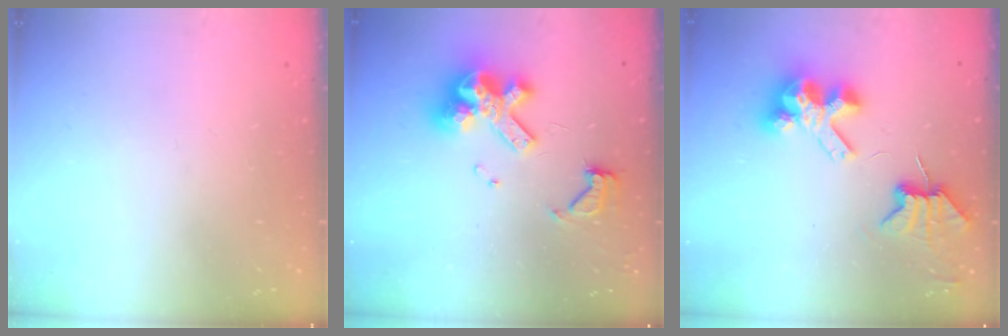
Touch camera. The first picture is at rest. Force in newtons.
{"total": 13.8, "press": 13.7, "slide": 1.6}
{"total": 8.2, "press": 8.1, "slide": 1.1}